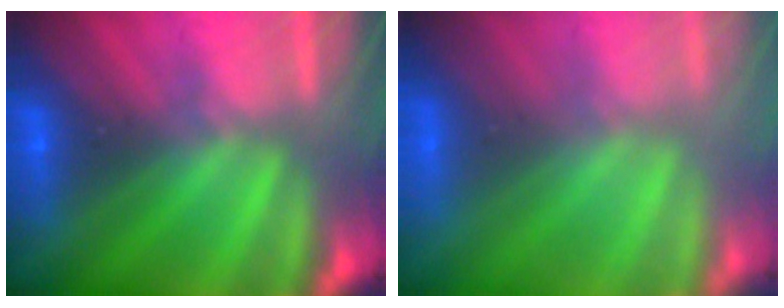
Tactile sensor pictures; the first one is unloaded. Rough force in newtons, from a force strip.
{"total": 7.6}